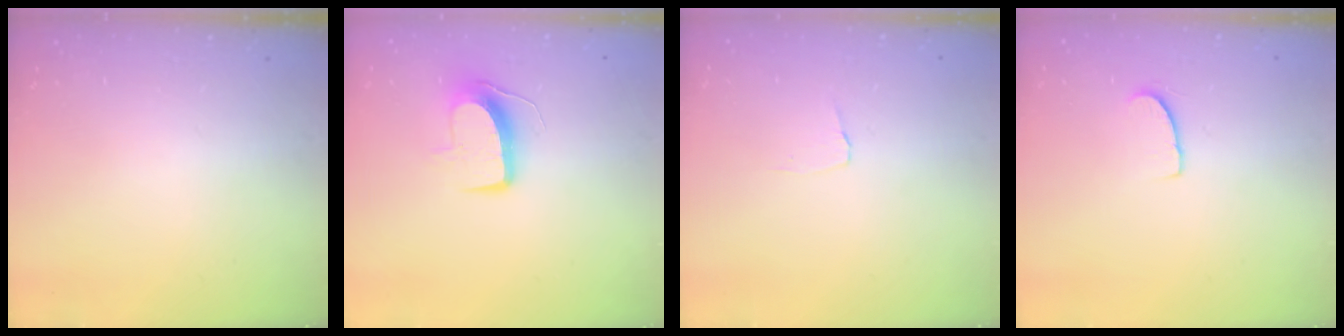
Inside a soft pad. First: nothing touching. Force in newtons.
{"total": 11.0, "press": 11.0, "slide": 0.9}
{"total": 2.9, "press": 2.8, "slide": 0.3}
{"total": 5.7, "press": 5.6, "slide": 0.5}